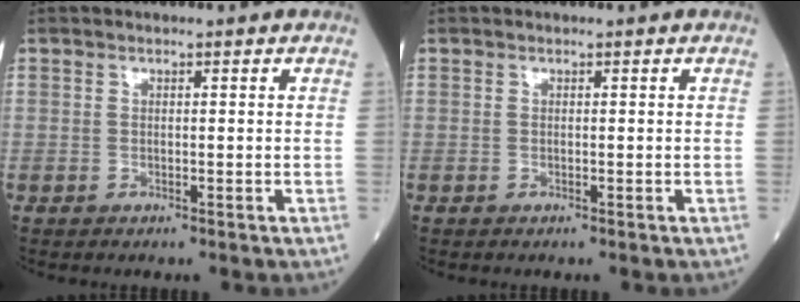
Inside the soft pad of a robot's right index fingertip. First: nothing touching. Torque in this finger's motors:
{"motor_torque": [0.04, -0.02, 0.00, -0.01]}